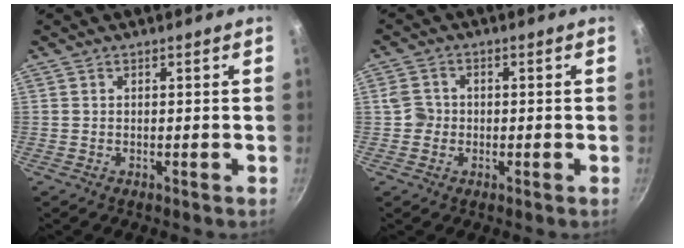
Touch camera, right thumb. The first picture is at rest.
{"total": 3.6, "force": [-0.6, 3.3, 1.4], "torque": [-0.013, 0.008, -0.018]}